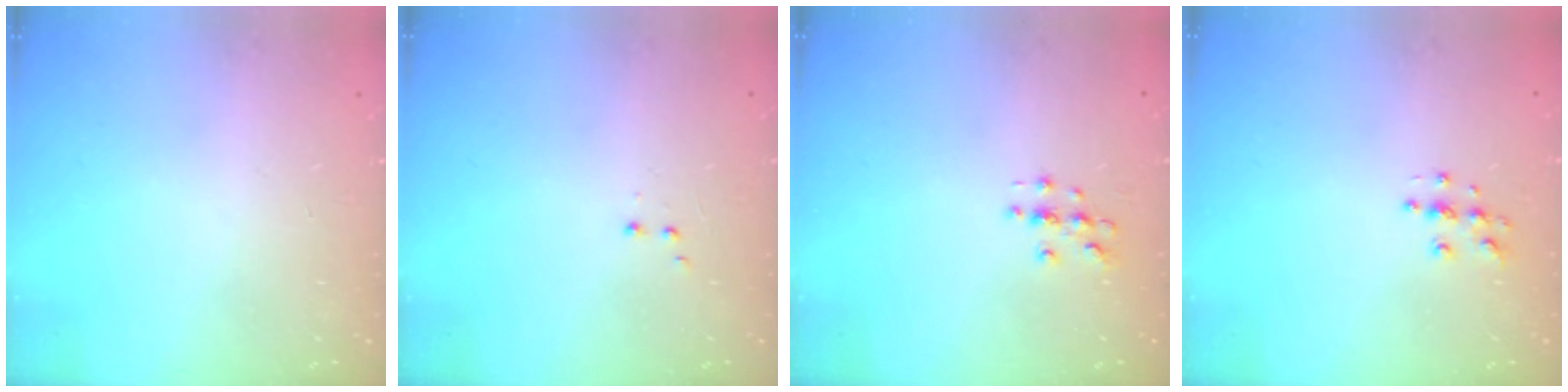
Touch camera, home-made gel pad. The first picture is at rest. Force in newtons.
{"total": 1.9, "press": 1.8, "slide": 0.5}
{"total": 2.9, "press": 2.9, "slide": 0.3}
{"total": 4.6, "press": 4.6, "slide": 0.2}